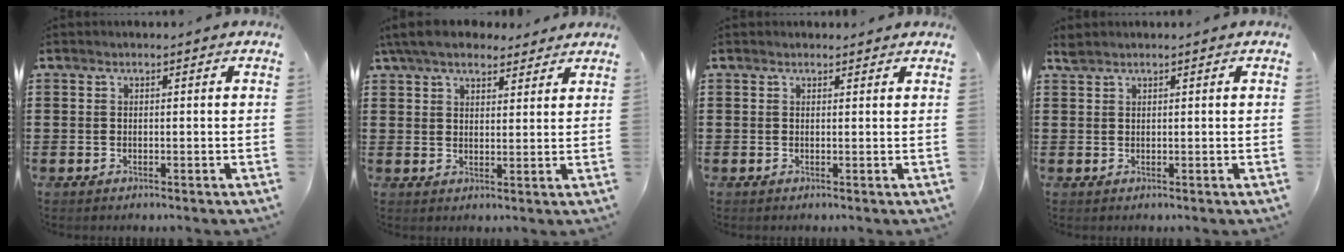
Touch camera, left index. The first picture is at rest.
{"total": 6.0, "force": [5.1, 2.2, 2.4], "torque": [-0.063, -0.004, 0.096]}
{"total": 1.0, "force": [0.8, 0.7, 0.0], "torque": [-0.003, 0.004, 0.015]}
{"total": 0.9, "force": [0.8, 0.2, 0.4], "torque": [-0.010, 0.000, 0.017]}